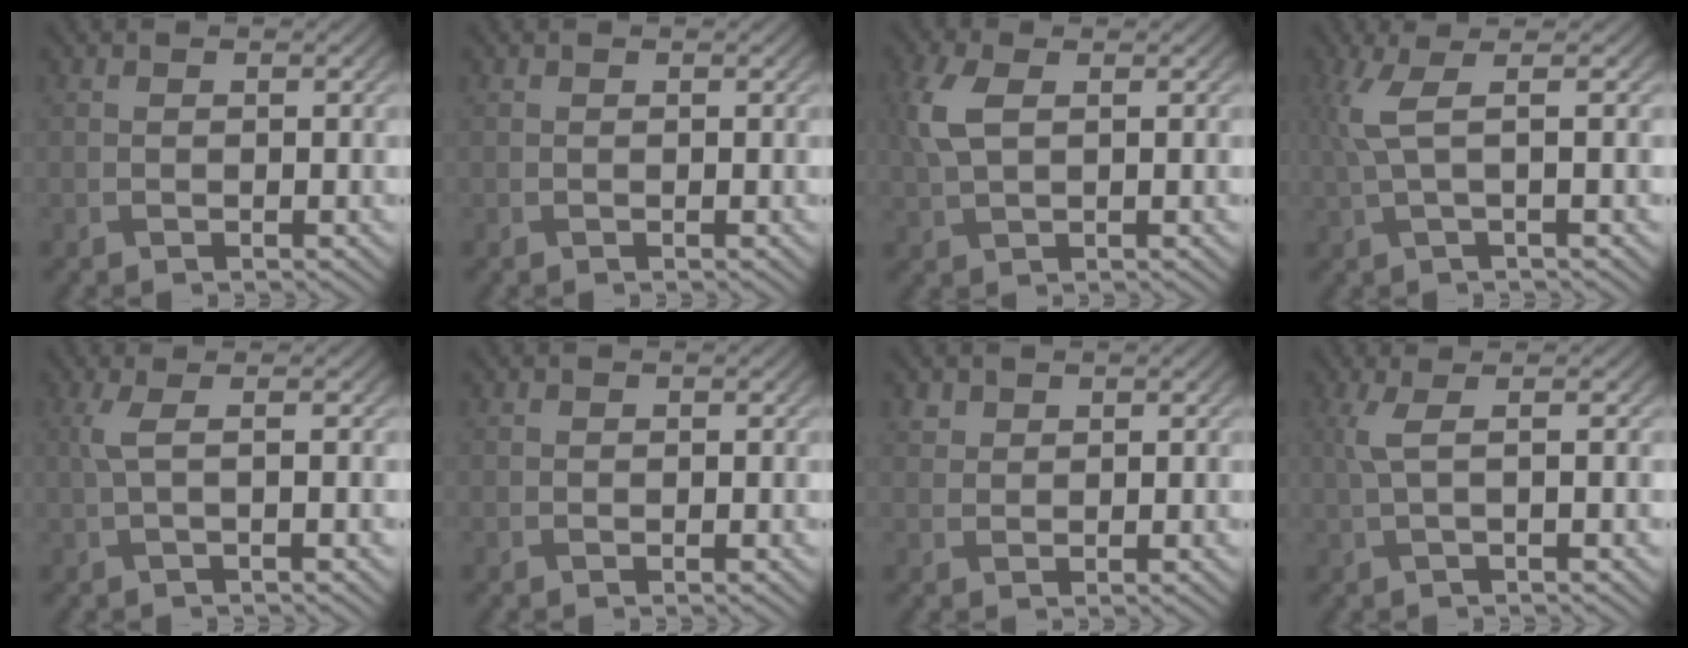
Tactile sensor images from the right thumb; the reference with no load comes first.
{"total": 0.0}
{"total": 4.7, "force": [1.1, 2.3, 4.0], "torque": [-0.110, 0.008, 0.024]}
{"total": 4.7, "force": [1.1, 1.0, 4.5], "torque": [-0.093, 0.009, 0.019]}
{"total": 2.9, "force": [0.4, 0.6, 2.8], "torque": [-0.052, 0.008, 0.001]}
{"total": 0.0}
{"total": 1.3, "force": [0.9, 0.8, 0.2], "torque": [-0.007, 0.001, 0.021]}
{"total": 3.3, "force": [0.6, 0.7, 3.1], "torque": [-0.058, 0.009, 0.008]}